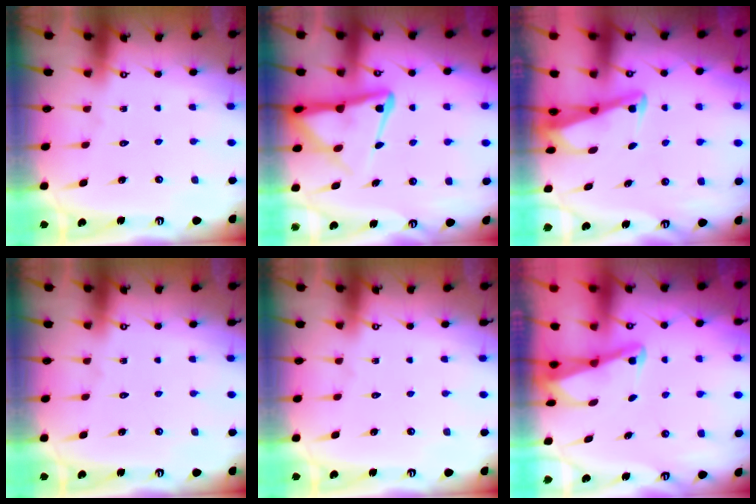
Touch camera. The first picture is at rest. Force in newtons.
{"total": 11.1, "press": 11.1, "slide": 1.1}
{"total": 2.7, "press": 2.7, "slide": 0.3}
{"total": 0.0}
{"total": 0.0}
{"total": 2.0, "press": 2.0, "slide": 0.4}